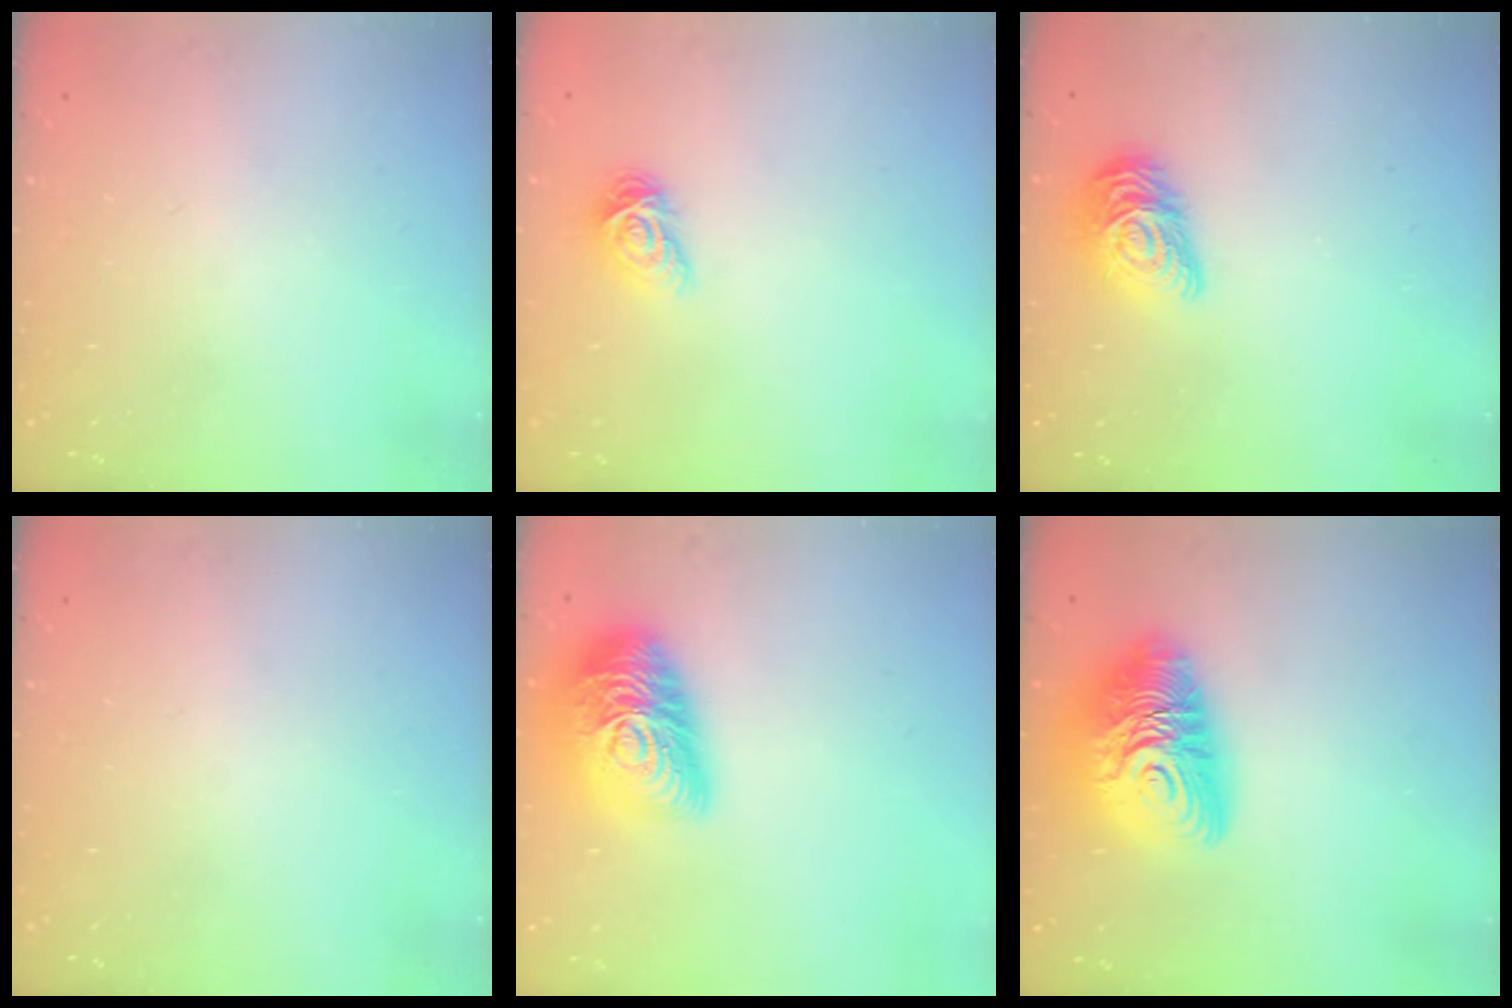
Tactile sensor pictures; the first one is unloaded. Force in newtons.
{"total": 5.1, "press": 5.1, "slide": 0.3}
{"total": 12.5, "press": 12.5, "slide": 0.5}
{"total": 0.0}
{"total": 21.3, "press": 21.2, "slide": 1.0}
{"total": 16.6, "press": 16.5, "slide": 1.6}